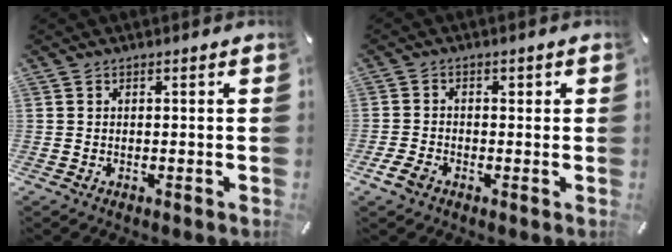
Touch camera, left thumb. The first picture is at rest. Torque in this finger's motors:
{"motor_torque": [-0.03, 0.29, -0.05, 0.11, 0.03]}